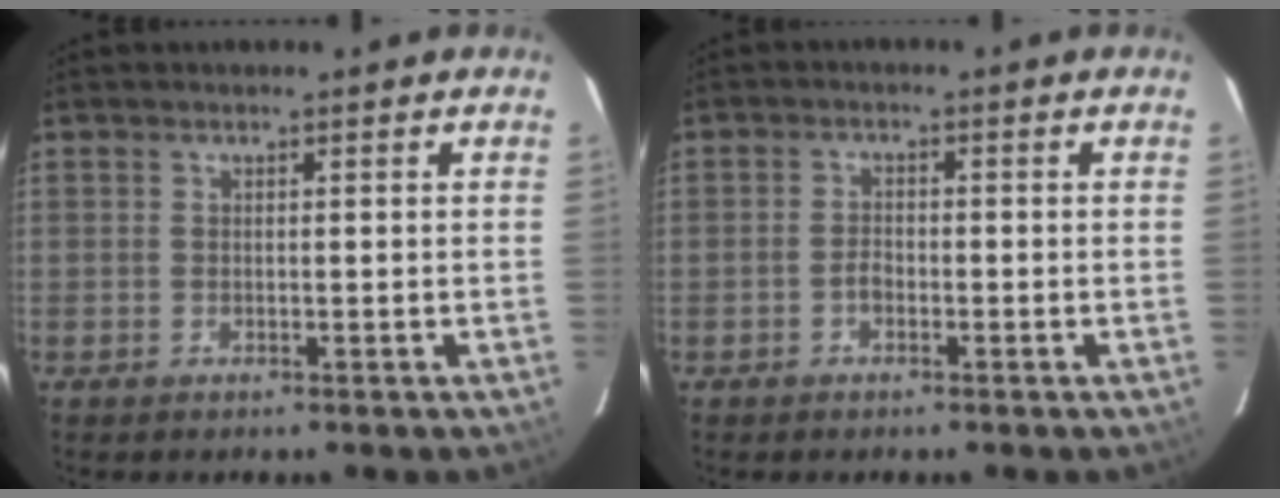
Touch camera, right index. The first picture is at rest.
{"total": 1.9, "force": [-1.0, 1.2, 1.0], "torque": [-0.021, 0.006, -0.020]}